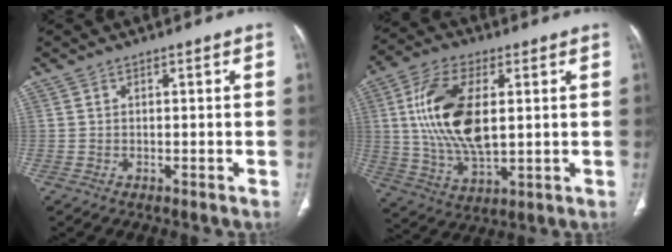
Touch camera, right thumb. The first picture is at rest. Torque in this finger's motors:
{"motor_torque": [2.44, 2.57, 1.69, -0.02, 0.24]}